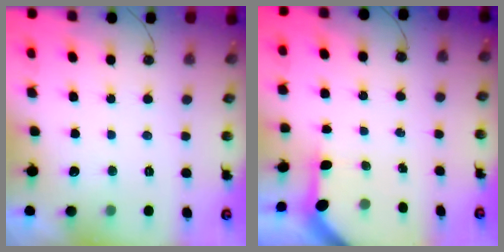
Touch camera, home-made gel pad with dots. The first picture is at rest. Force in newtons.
{"total": 2.9, "press": 2.9, "slide": 0.2}